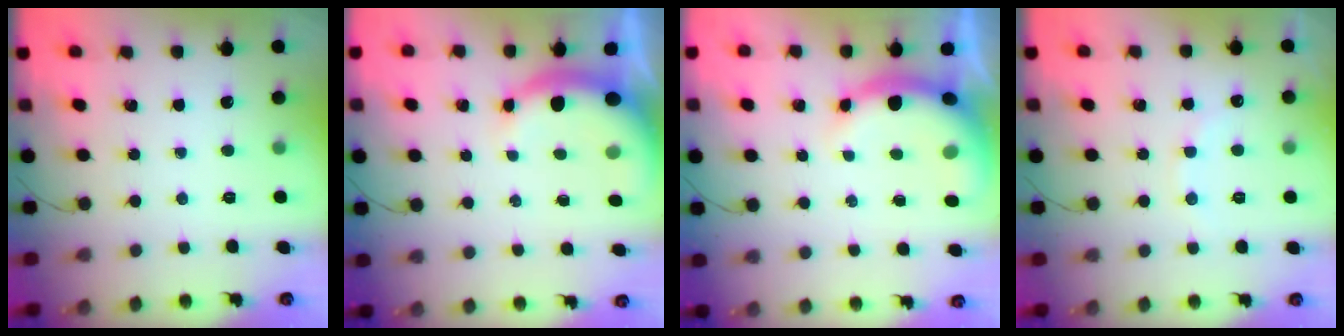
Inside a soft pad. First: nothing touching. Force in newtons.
{"total": 5.0, "press": 4.9, "slide": 1.0}
{"total": 9.1, "press": 8.9, "slide": 1.7}
{"total": 6.6, "press": 6.5, "slide": 1.1}